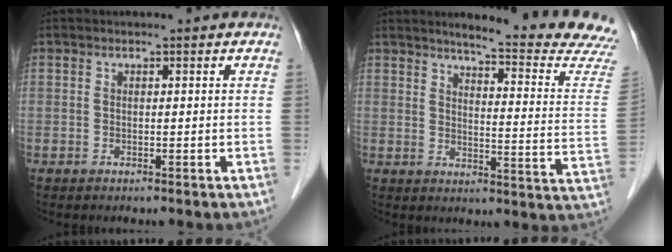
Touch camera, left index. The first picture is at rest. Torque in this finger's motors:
{"motor_torque": [0.26, -0.15, 0.21, 0.05]}